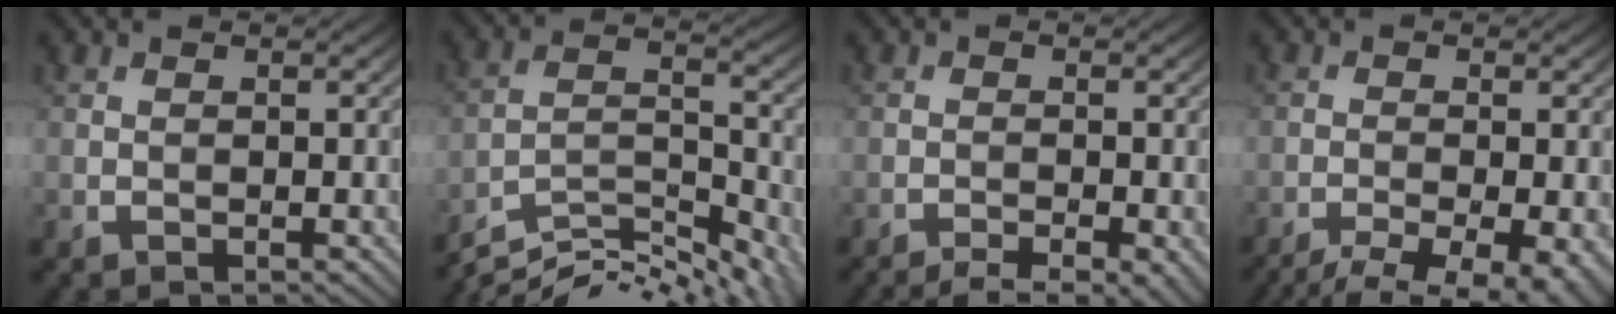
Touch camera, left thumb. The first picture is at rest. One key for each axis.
{"total": 10.8, "fx": -8.9, "fy": 2.8, "fz": 5.6, "tx": -0.110, "ty": -0.004, "tz": -0.153}
{"total": 5.5, "fx": -3.9, "fy": 1.0, "fz": 3.8, "tx": -0.059, "ty": -0.003, "tz": -0.062}
{"total": 9.8, "fx": -7.2, "fy": 2.7, "fz": 6.1, "tx": -0.099, "ty": -0.026, "tz": -0.089}